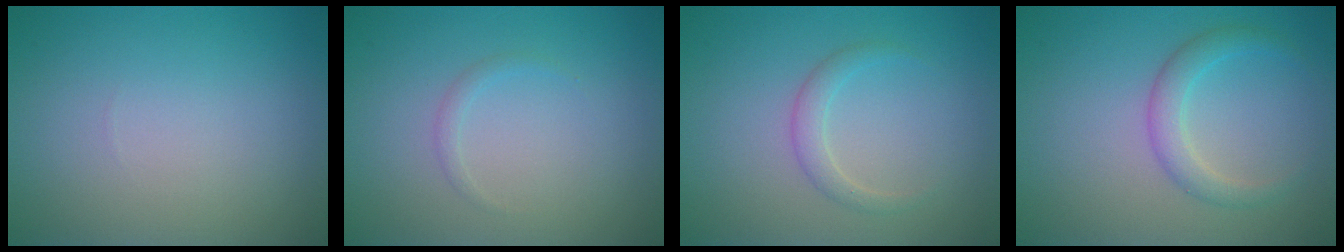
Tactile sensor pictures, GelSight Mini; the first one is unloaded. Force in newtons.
{"total": 0.7, "press": 0.7, "slide": 0.0}
{"total": 1.5, "press": 1.5, "slide": 0.1}
{"total": 2.3, "press": 2.3, "slide": 0.0}